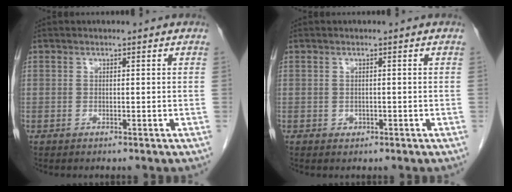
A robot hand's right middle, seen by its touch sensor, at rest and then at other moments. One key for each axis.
{"total": 0.6, "fx": -0.2, "fy": 0.6, "fz": 0.2, "tx": -0.005, "ty": 0.000, "tz": -0.001}